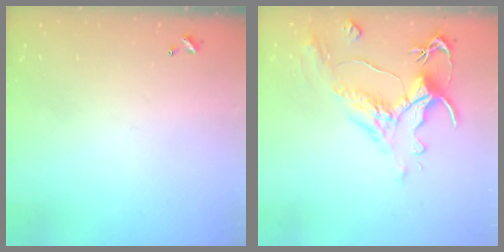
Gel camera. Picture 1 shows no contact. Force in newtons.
{"total": 1.6, "press": 0.4, "slide": 1.6}